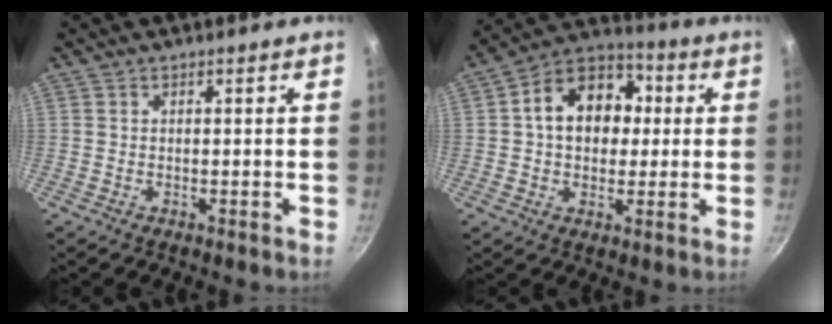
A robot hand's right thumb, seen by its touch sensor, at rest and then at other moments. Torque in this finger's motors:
{"motor_torque": [0.33, 3.06, 1.14, -0.53, 0.43]}